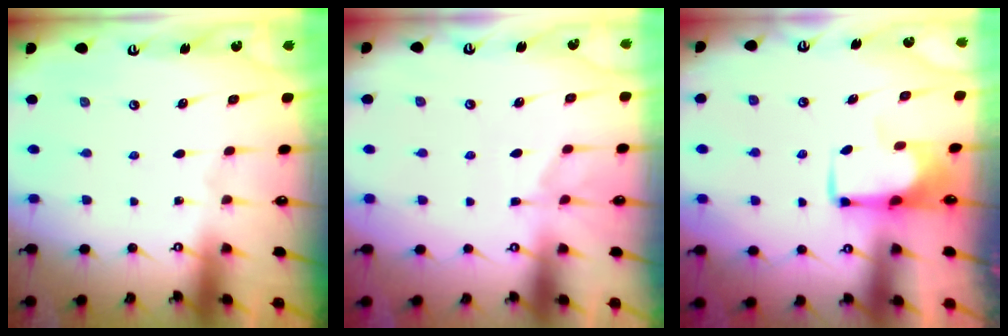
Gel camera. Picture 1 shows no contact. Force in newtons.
{"total": 1.2, "press": 0.1, "slide": 1.2}
{"total": 1.7, "press": 1.6, "slide": 0.5}